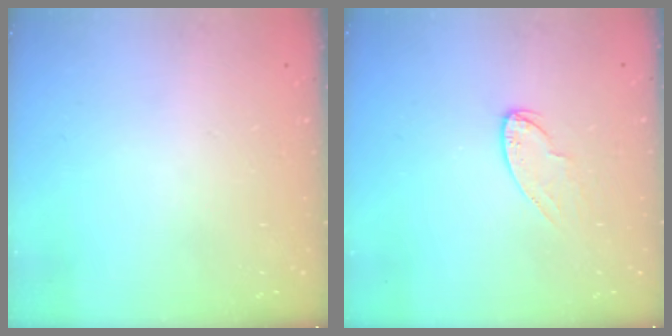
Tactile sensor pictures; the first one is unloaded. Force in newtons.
{"total": 7.1, "press": 7.1, "slide": 0.6}